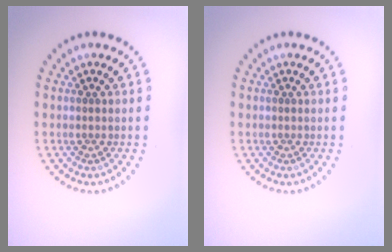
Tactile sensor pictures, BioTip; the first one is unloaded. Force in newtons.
{"total": 0.0}